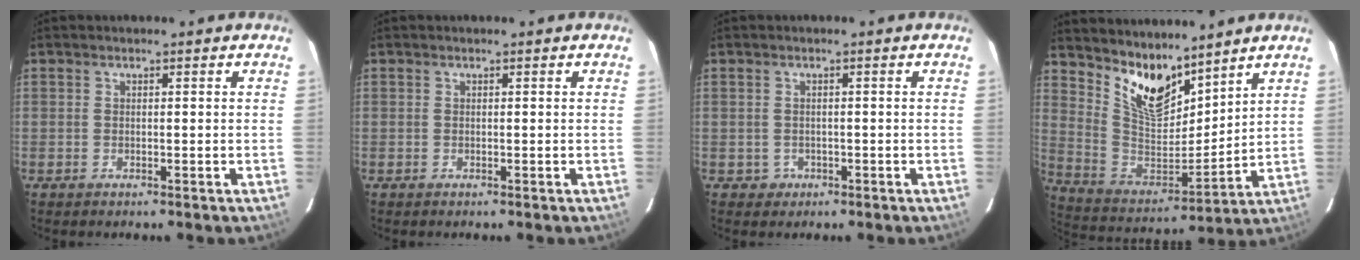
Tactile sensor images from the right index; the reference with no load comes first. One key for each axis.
{"total": 0.0}
{"total": 1.8, "fx": -0.5, "fy": 1.7, "fz": 0.2, "tx": -0.004, "ty": 0.003, "tz": 0.000}
{"total": 13.1, "fx": 10.0, "fy": 5.2, "fz": 6.7, "tx": -0.134, "ty": -0.014, "tz": 0.199}